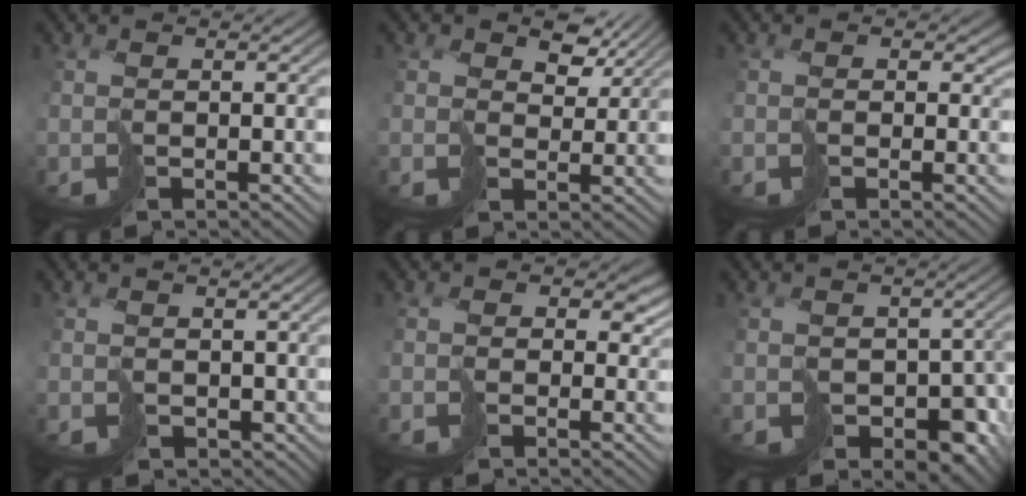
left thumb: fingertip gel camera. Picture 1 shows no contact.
{"total": 3.7, "force": [2.8, 2.2, 1.0], "torque": [-0.021, -0.001, 0.059]}
{"total": 1.1, "force": [0.2, 1.1, 0.1], "torque": [-0.002, 0.001, 0.000]}
{"total": 2.2, "force": [0.4, 2.0, 0.6], "torque": [-0.015, -0.010, 0.010]}
{"total": 3.1, "force": [0.8, 2.7, 1.2], "torque": [-0.023, -0.005, 0.012]}
{"total": 6.9, "force": [-2.2, 5.2, 4.0], "torque": [-0.048, -0.016, -0.031]}